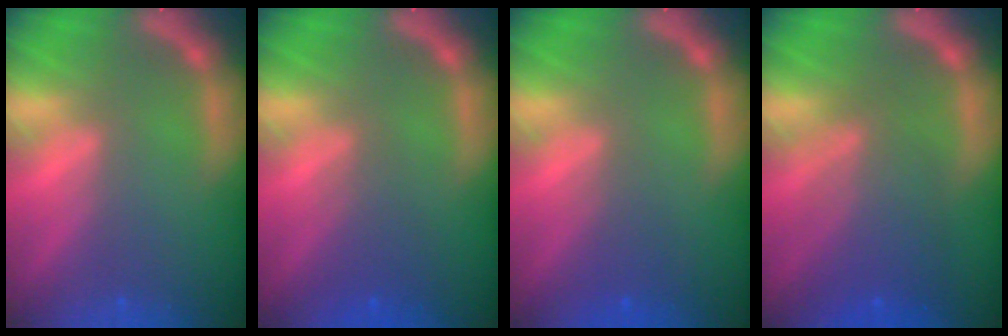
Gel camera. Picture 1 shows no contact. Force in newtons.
{"total": 2.5}
{"total": 2.0}
{"total": 6.0}